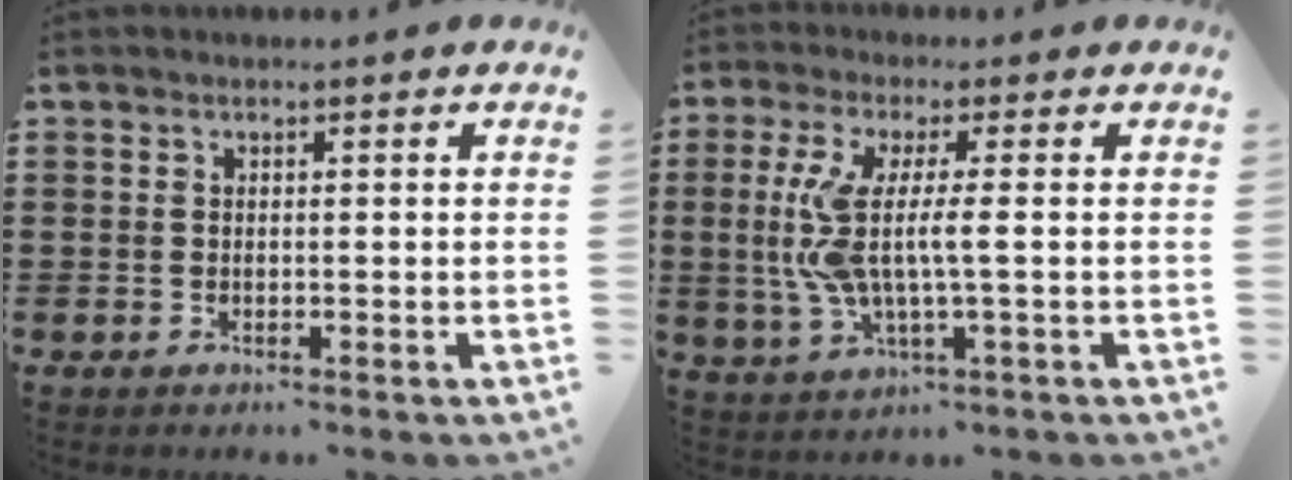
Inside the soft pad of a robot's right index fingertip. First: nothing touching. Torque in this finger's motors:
{"motor_torque": [0.75, 0.25, 0.94, 0.21]}